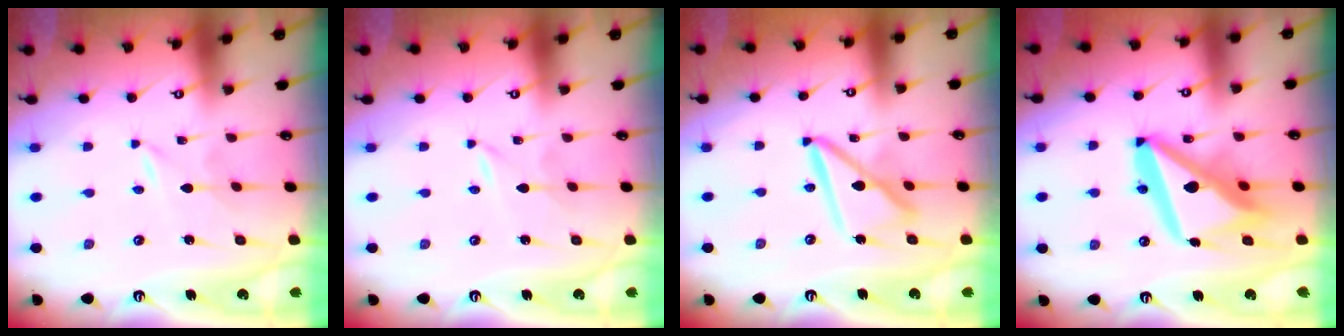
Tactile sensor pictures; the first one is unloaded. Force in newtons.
{"total": 0.0}
{"total": 14.2, "press": 14.2, "slide": 1.4}
{"total": 17.4, "press": 17.2, "slide": 2.1}